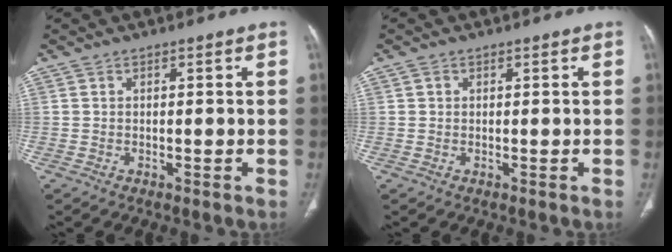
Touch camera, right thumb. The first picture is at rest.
{"total": 0.7, "force": [0.3, 0.7, 0.2], "torque": [0.001, 0.000, 0.006]}